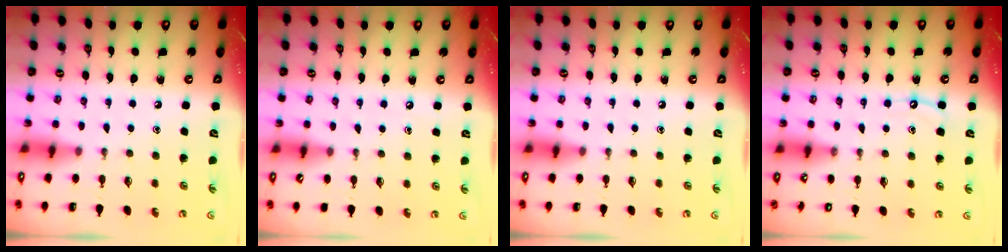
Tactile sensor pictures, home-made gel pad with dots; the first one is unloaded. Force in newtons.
{"total": 2.5, "press": 2.4, "slide": 0.4}
{"total": 0.0}
{"total": 5.6, "press": 5.6, "slide": 0.7}